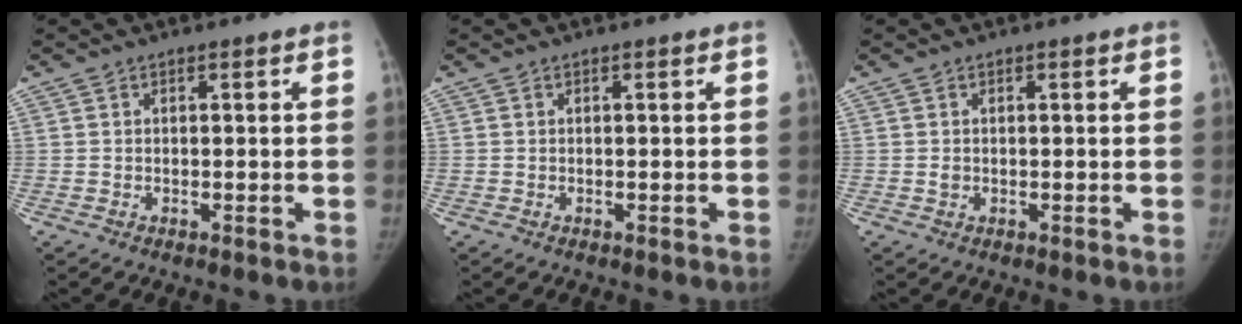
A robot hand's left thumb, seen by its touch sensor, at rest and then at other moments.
{"total": 0.0}
{"total": 1.0, "force": [-0.1, 0.9, 0.4], "torque": [-0.004, 0.002, -0.001]}